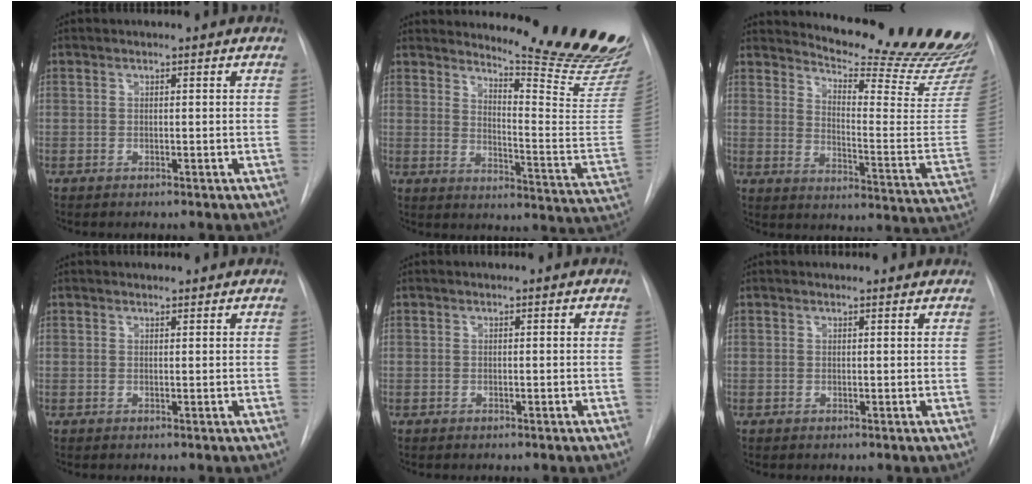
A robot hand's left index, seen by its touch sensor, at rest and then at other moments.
{"total": 20.2, "force": [18.7, 0.1, 7.8], "torque": [-0.105, -0.149, 0.227]}
{"total": 23.5, "force": [22.1, 0.8, 8.0], "torque": [-0.115, -0.146, 0.268]}
{"total": 2.2, "force": [2.1, 0.5, 0.4], "torque": [-0.006, 0.017, 0.029]}
{"total": 0.0}
{"total": 3.0, "force": [2.9, 0.6, 0.3], "torque": [-0.009, 0.012, 0.028]}